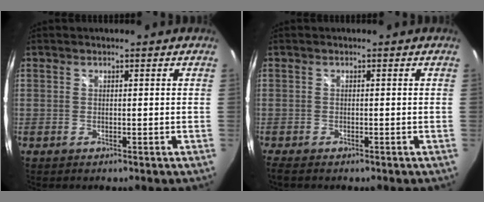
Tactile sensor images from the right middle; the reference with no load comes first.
{"total": 2.0, "force": [-1.7, -0.1, 1.0], "torque": [-0.019, -0.016, -0.030]}